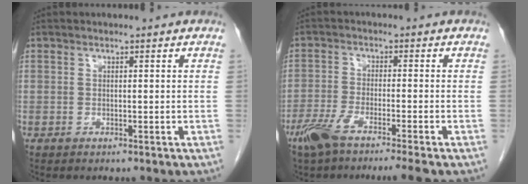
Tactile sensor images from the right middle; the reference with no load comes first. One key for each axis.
{"total": 7.4, "fx": -5.4, "fy": 0.0, "fz": 5.1, "tx": -0.094, "ty": -0.014, "tz": -0.095}